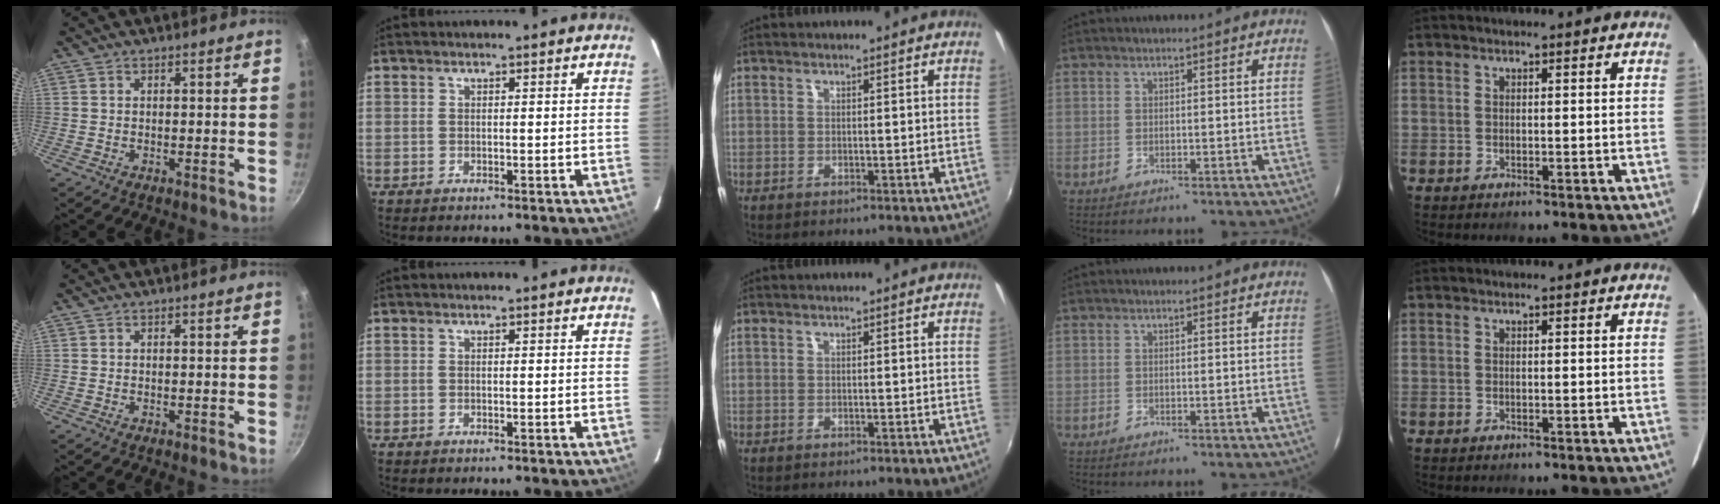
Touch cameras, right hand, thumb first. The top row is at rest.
{}